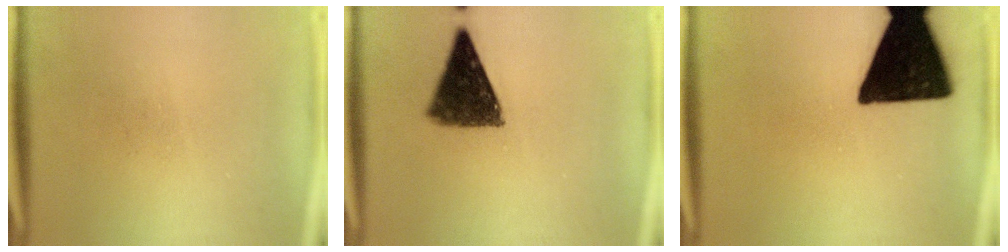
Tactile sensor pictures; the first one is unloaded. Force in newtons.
{"total": 10.8}
{"total": 19.0}